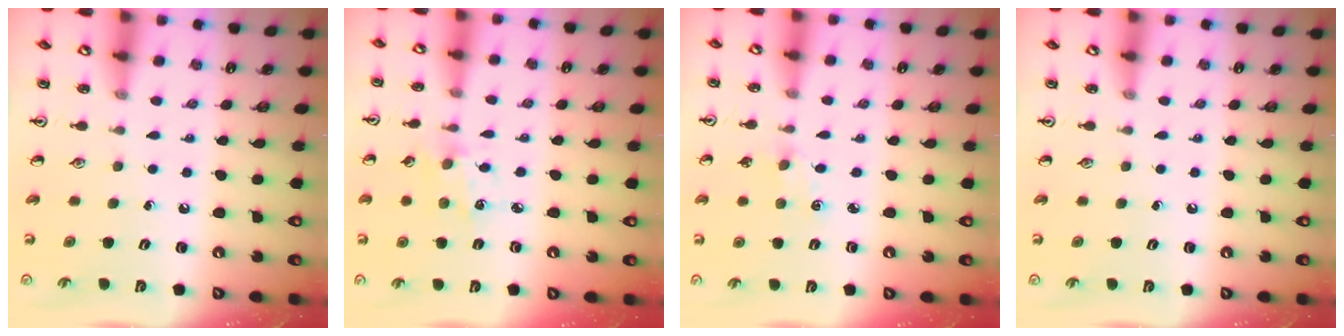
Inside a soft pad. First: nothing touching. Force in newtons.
{"total": 2.5, "press": 2.5, "slide": 0.4}
{"total": 1.7, "press": 1.7, "slide": 0.3}
{"total": 0.0}